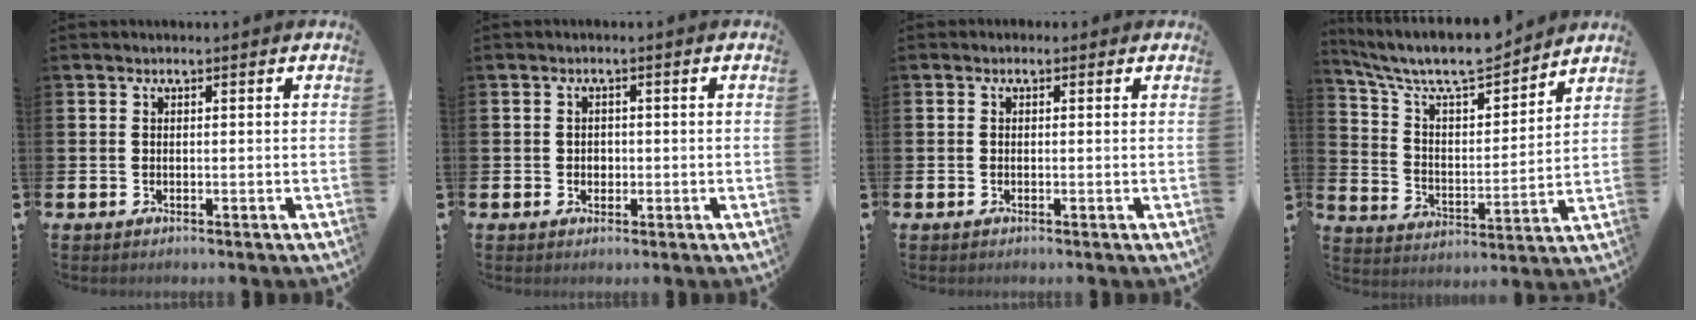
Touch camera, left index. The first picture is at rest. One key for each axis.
{"total": 1.2, "fx": 0.0, "fy": 1.1, "fz": 0.4, "tx": 0.006, "ty": 0.002, "tz": -0.006}
{"total": 0.5, "fx": -0.2, "fy": 0.5, "fz": 0.1, "tx": 0.000, "ty": 0.004, "tz": -0.006}
{"total": 9.0, "fx": 8.2, "fy": 2.0, "fz": 3.1, "tx": -0.104, "ty": -0.054, "tz": 0.143}